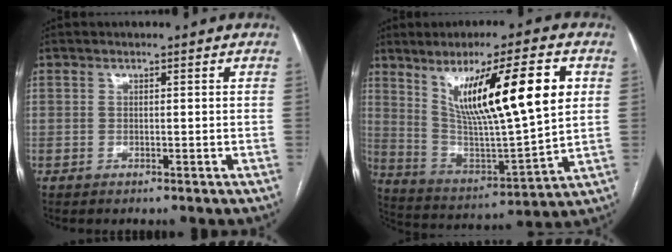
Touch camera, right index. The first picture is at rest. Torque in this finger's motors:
{"motor_torque": [1.23, 0.91, 0.50, 0.21]}